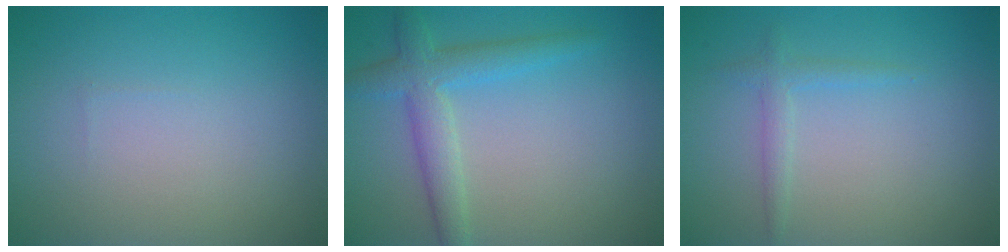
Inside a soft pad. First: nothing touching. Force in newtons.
{"total": 3.6, "press": 3.6, "slide": 0.1}
{"total": 1.3, "press": 1.3, "slide": 0.0}